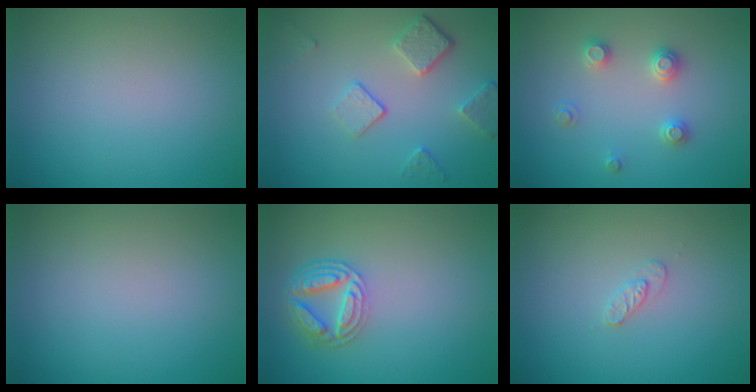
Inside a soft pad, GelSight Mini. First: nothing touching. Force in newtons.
{"total": 3.7, "press": 2.9, "slide": 2.4}
{"total": 2.3, "press": 2.3, "slide": 0.2}
{"total": 0.0}
{"total": 4.3, "press": 3.4, "slide": 2.6}
{"total": 1.1, "press": 1.1, "slide": 0.2}